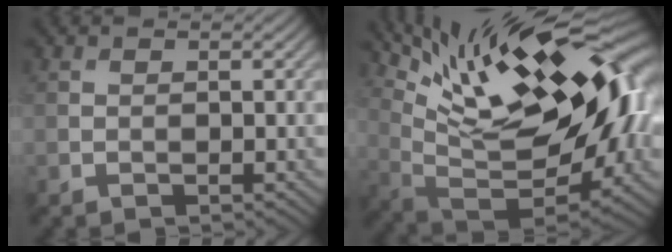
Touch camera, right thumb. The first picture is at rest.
{"total": 20.3, "force": [8.5, 7.9, 16.7], "torque": [-0.268, 0.031, 0.137]}